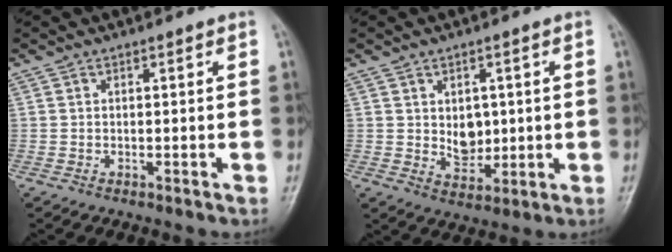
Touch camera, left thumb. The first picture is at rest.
{"total": 5.5, "force": [0.8, 4.1, 3.6], "torque": [-0.033, -0.013, 0.024]}